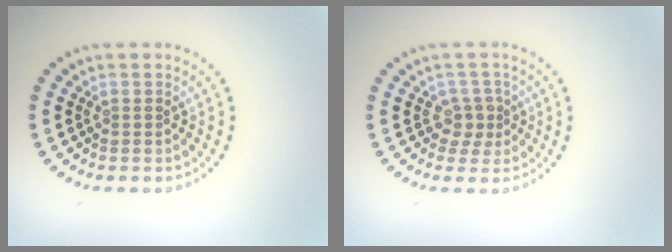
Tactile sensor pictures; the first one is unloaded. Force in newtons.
{"total": 1.9, "press": 1.5, "slide": 1.1}